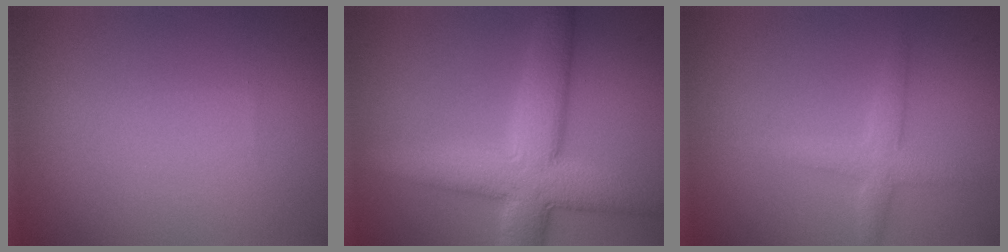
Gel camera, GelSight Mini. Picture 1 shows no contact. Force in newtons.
{"total": 8.2, "press": 8.2, "slide": 0.7}
{"total": 2.4, "press": 2.4, "slide": 0.1}